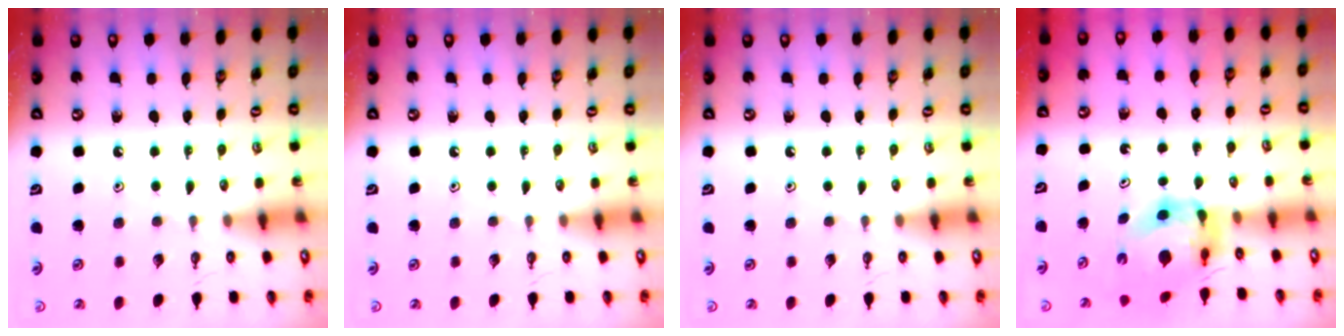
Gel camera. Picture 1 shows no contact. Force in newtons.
{"total": 0.0}
{"total": 0.0}
{"total": 6.1, "press": 6.1, "slide": 0.5}